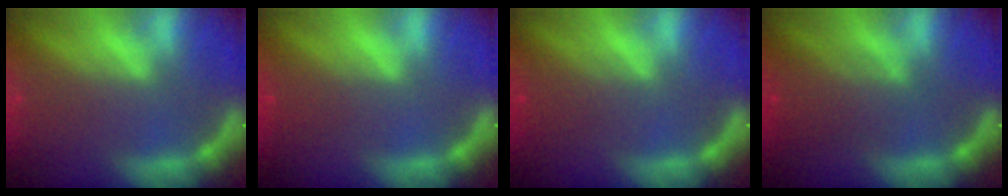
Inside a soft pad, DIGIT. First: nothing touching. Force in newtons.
{"total": 1.5}
{"total": 2.0}
{"total": 3.6}